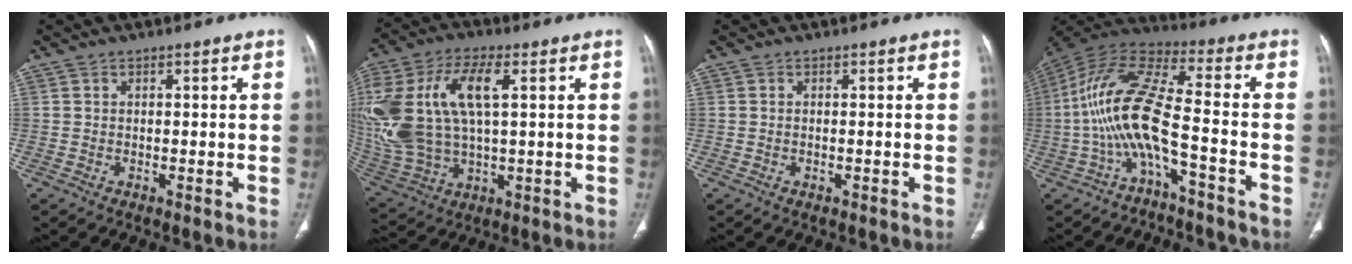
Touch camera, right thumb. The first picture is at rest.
{"total": 23.3, "force": [4.7, 12.0, 19.5], "torque": [-0.446, 0.009, 0.093]}
{"total": 0.6, "force": [-0.2, 0.2, 0.5], "torque": [-0.015, 0.000, -0.002]}
{"total": 13.8, "force": [-4.4, 3.4, 12.6], "torque": [-0.286, 0.077, -0.087]}